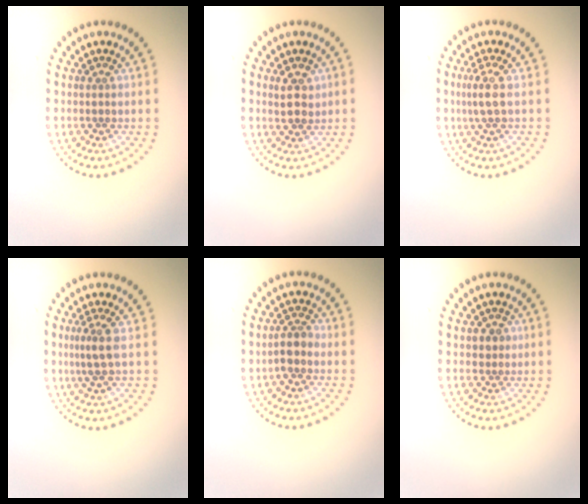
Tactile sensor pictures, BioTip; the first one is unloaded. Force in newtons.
{"total": 2.1, "press": 2.0, "slide": 0.8}
{"total": 2.0, "press": 1.6, "slide": 1.2}
{"total": 2.3, "press": 1.5, "slide": 1.7}
{"total": 2.0, "press": 1.8, "slide": 0.9}
{"total": 1.1, "press": 0.9, "slide": 0.6}